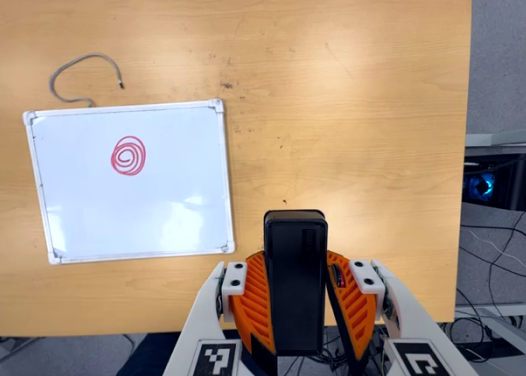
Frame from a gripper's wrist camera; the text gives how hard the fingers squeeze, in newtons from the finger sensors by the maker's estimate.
{"total": 9.0, "left": 7.7, "right": 10.2}